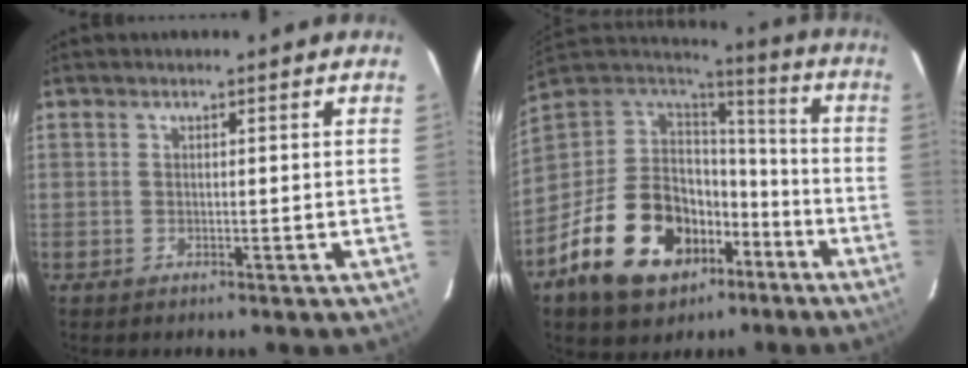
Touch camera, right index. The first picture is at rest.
{"total": 25.8, "force": [-12.3, 16.2, 15.8], "torque": [-0.339, -0.004, -0.191]}